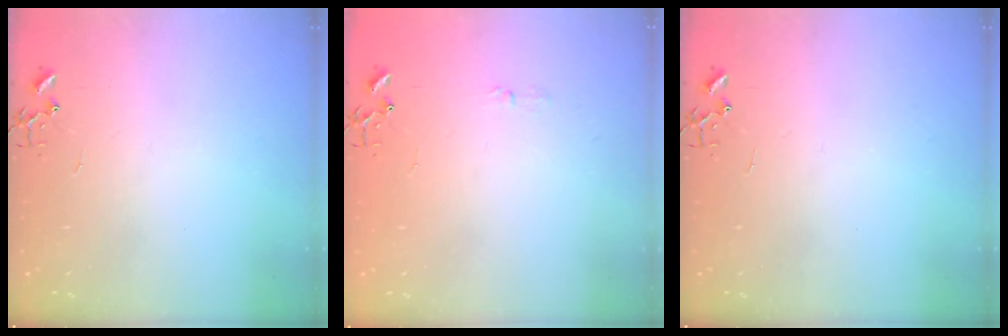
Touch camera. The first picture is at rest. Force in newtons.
{"total": 3.3, "press": 3.2, "slide": 0.4}
{"total": 0.0}